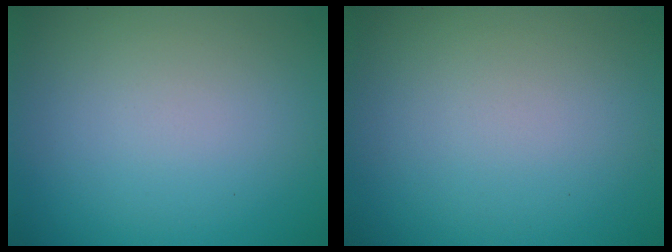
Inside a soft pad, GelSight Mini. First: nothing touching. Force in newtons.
{"total": 0.0}